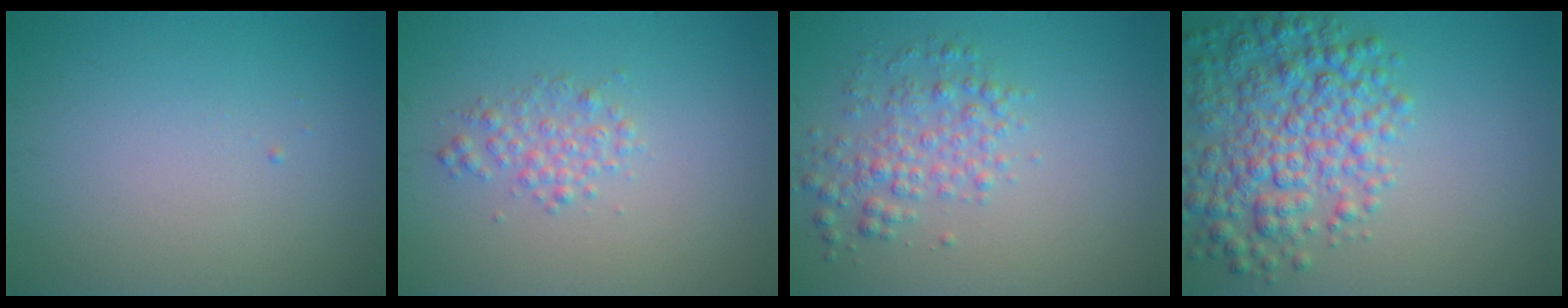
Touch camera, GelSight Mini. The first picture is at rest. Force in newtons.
{"total": 1.9, "press": 1.9, "slide": 0.0}
{"total": 3.0, "press": 3.0, "slide": 0.0}
{"total": 6.7, "press": 6.7, "slide": 0.2}